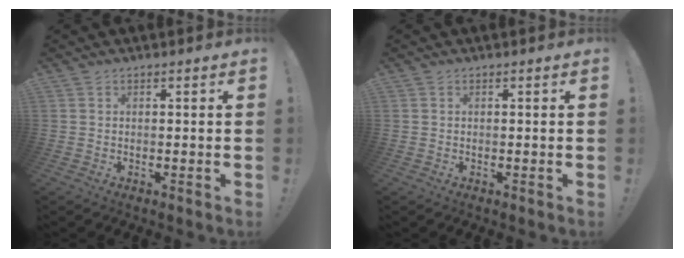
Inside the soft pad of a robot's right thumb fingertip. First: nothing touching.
{"total": 0.0}